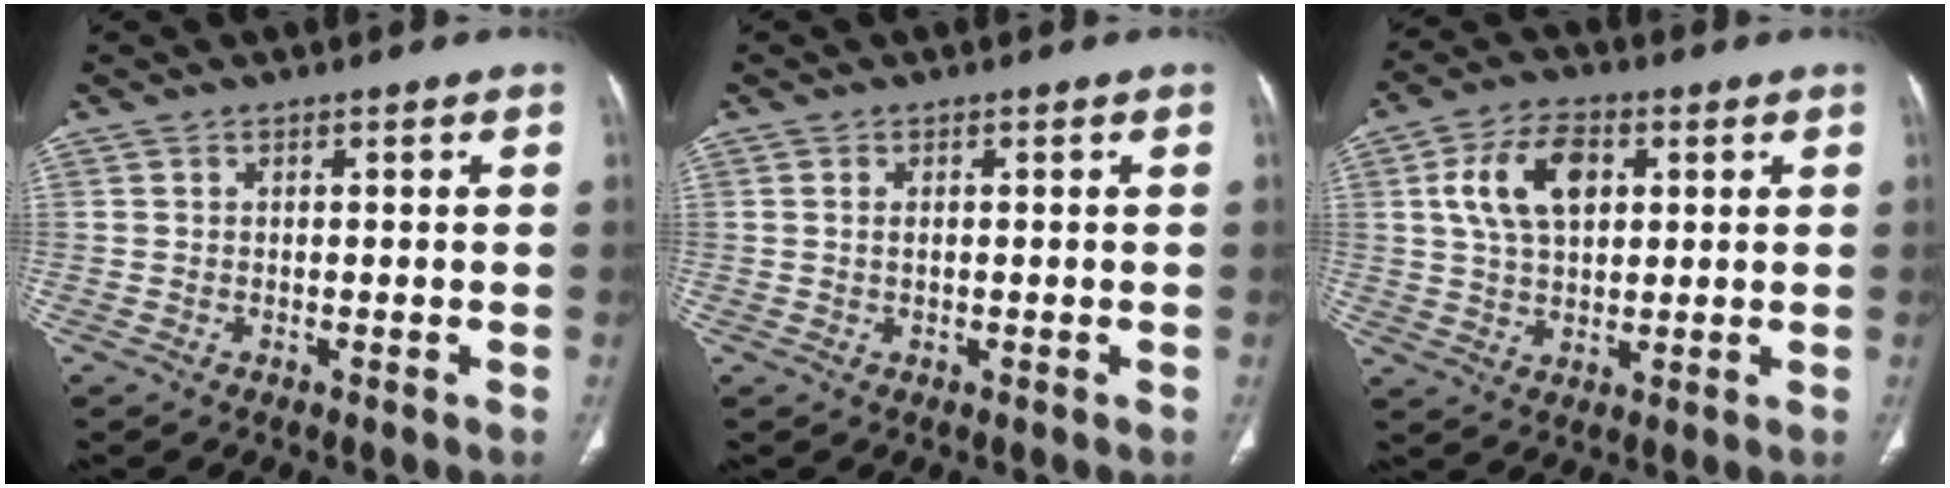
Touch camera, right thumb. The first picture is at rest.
{"total": 0.8, "force": [0.2, 0.3, 0.7], "torque": [-0.018, 0.002, 0.006]}
{"total": 11.1, "force": [3.0, 6.9, 8.1], "torque": [-0.135, 0.004, 0.054]}